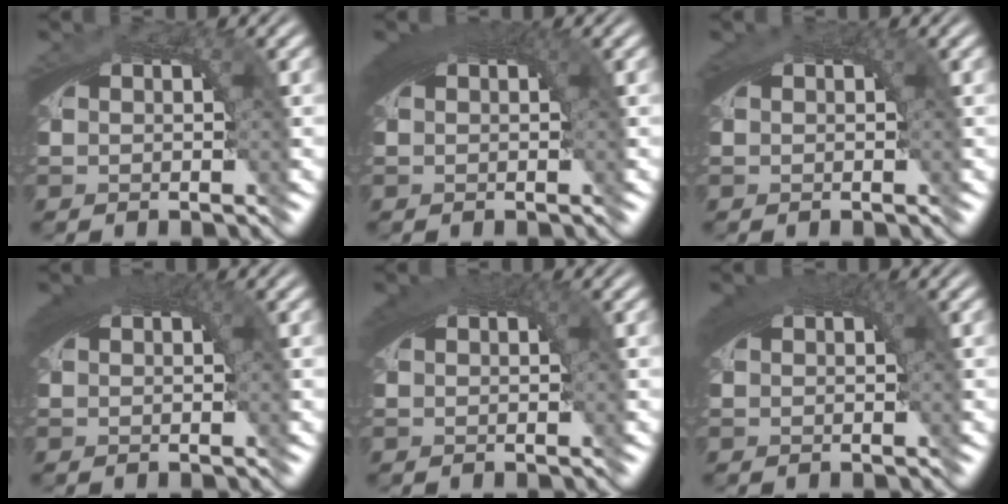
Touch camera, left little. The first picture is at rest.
{"total": 3.2, "force": [1.1, 0.9, 2.8], "torque": [-0.033, 0.011, 0.015]}
{"total": 1.0, "force": [0.4, 0.1, 0.9], "torque": [-0.012, 0.003, 0.008]}
{"total": 2.4, "force": [1.0, 0.5, 2.1], "torque": [-0.025, 0.009, 0.014]}
{"total": 1.7, "force": [0.8, 0.2, 1.5], "torque": [-0.018, 0.007, 0.012]}
{"total": 2.2, "force": [1.0, 0.4, 1.9], "torque": [-0.023, 0.008, 0.015]}